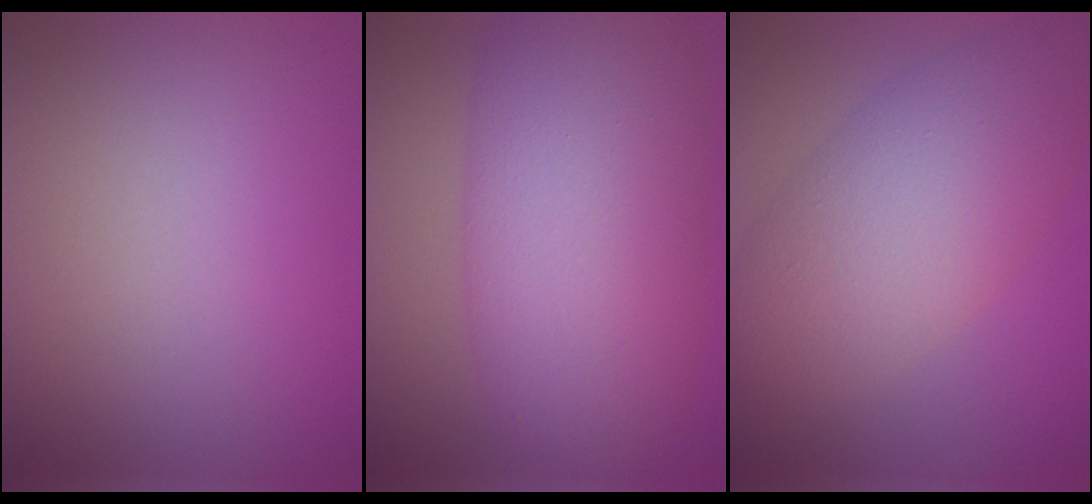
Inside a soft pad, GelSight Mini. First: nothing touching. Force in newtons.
{"total": 11.1, "press": 11.1, "slide": 0.1}
{"total": 7.8, "press": 7.8, "slide": 0.4}